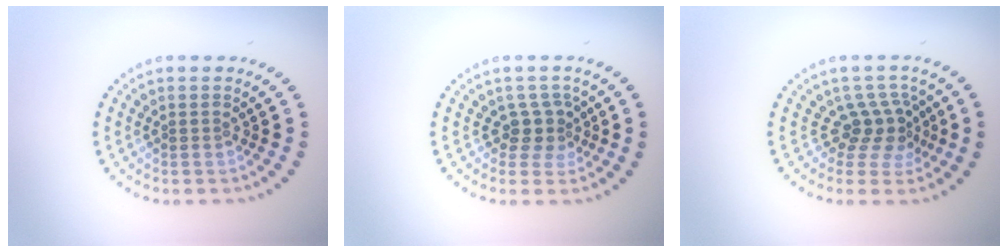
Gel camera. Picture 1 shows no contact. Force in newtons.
{"total": 2.2, "press": 1.6, "slide": 1.5}
{"total": 3.0, "press": 1.9, "slide": 2.3}